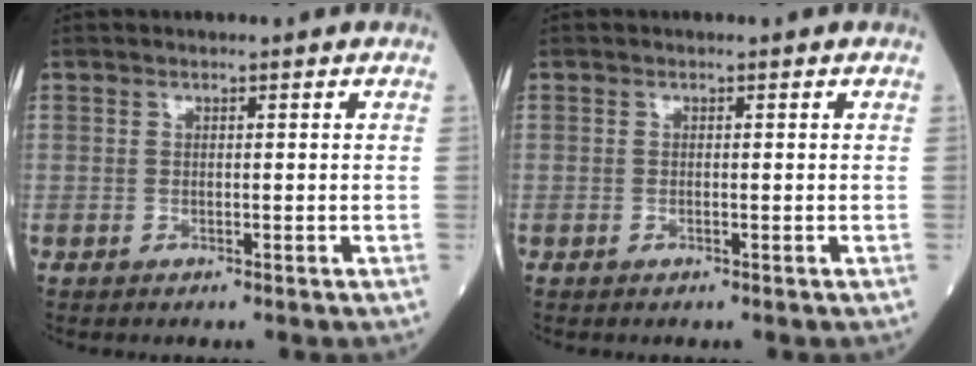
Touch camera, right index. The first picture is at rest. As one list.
[{"total": 0.0}]